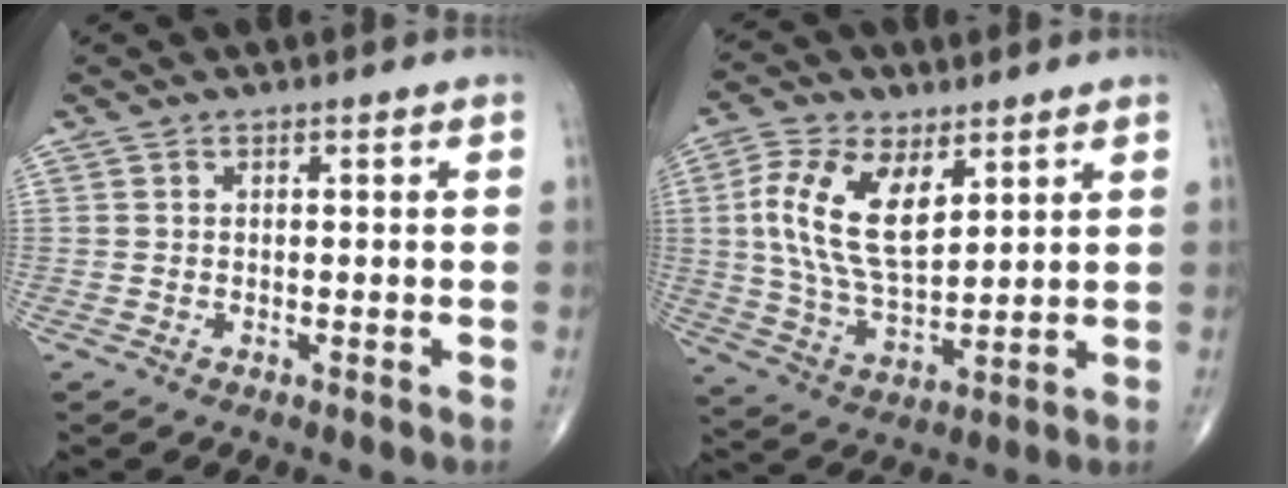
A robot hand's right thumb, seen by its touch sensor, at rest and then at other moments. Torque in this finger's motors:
{"motor_torque": [1.61, 1.74, 0.26, 0.10, 0.19]}